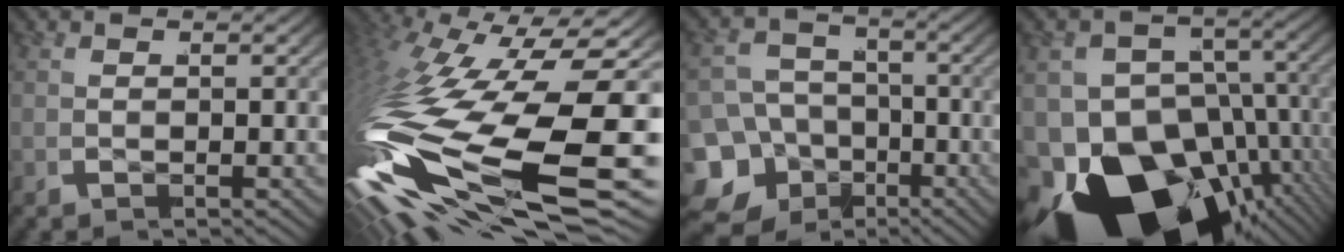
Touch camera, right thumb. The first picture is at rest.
{"total": 18.1, "force": [-3.1, 8.4, 15.8], "torque": [-0.345, -0.052, -0.020]}
{"total": 13.8, "force": [-5.1, 11.7, 5.2], "torque": [-0.110, -0.066, -0.080]}
{"total": 23.0, "force": [-8.5, 15.9, 14.4], "torque": [-0.273, -0.101, -0.111]}